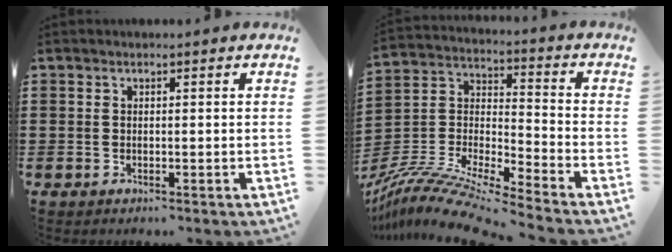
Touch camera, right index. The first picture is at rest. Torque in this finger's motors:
{"motor_torque": [-0.87, 0.98, 0.04, 0.03]}